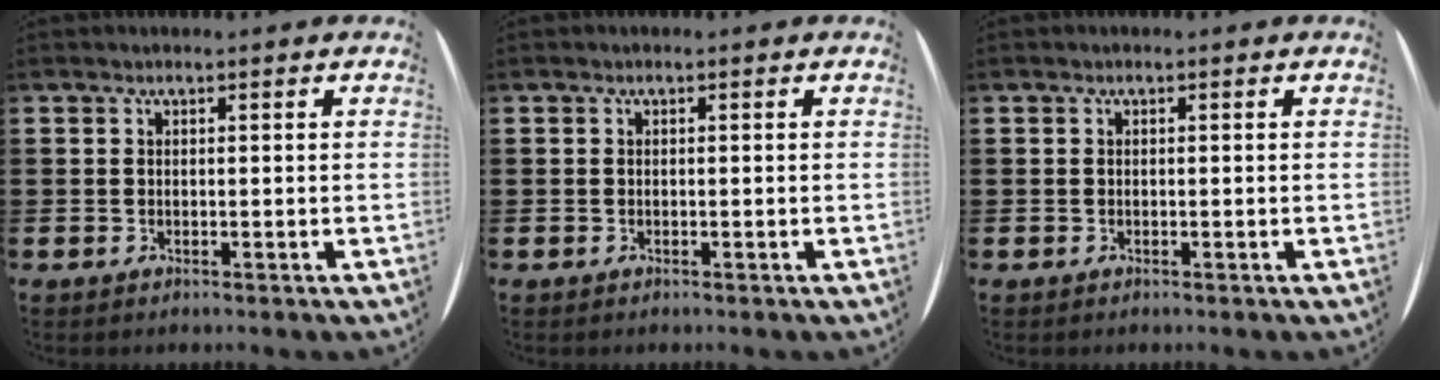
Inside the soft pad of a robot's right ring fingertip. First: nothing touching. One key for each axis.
{"total": 0.0}
{"total": 0.0}